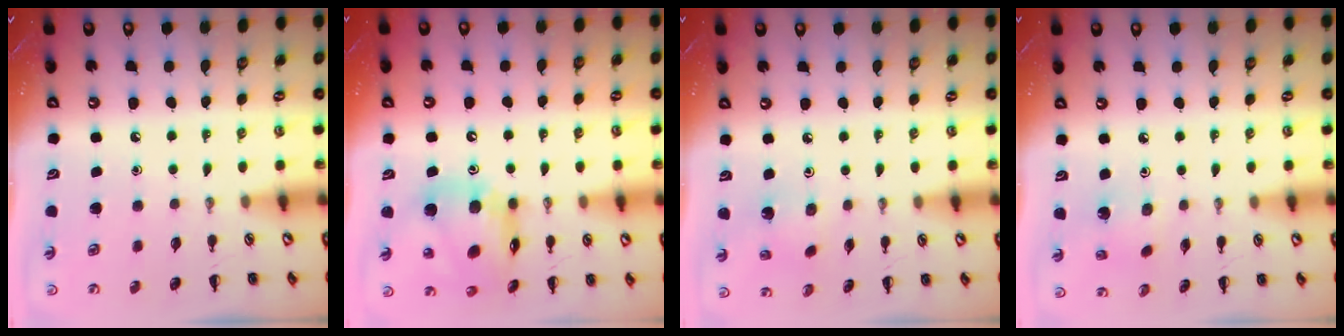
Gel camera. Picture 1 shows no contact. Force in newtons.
{"total": 15.5, "press": 14.8, "slide": 4.4}
{"total": 1.8, "press": 1.7, "slide": 0.7}
{"total": 1.5, "press": 1.3, "slide": 0.6}